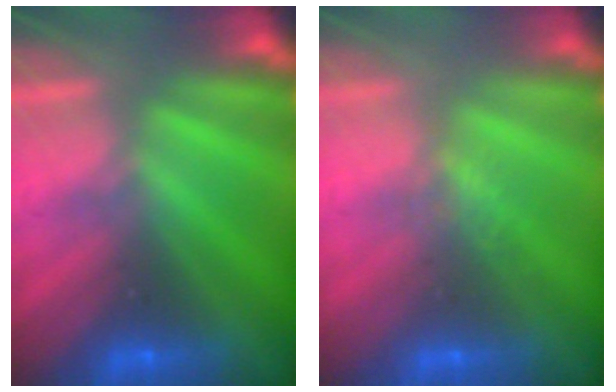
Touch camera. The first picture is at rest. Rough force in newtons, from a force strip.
{"total": 1.2}